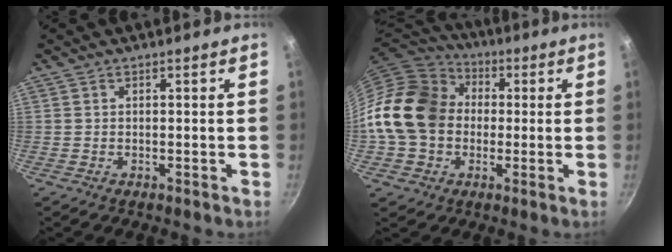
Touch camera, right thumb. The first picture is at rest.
{"total": 19.0, "force": [0.4, 15.6, 10.8], "torque": [-0.184, 0.042, 0.000]}